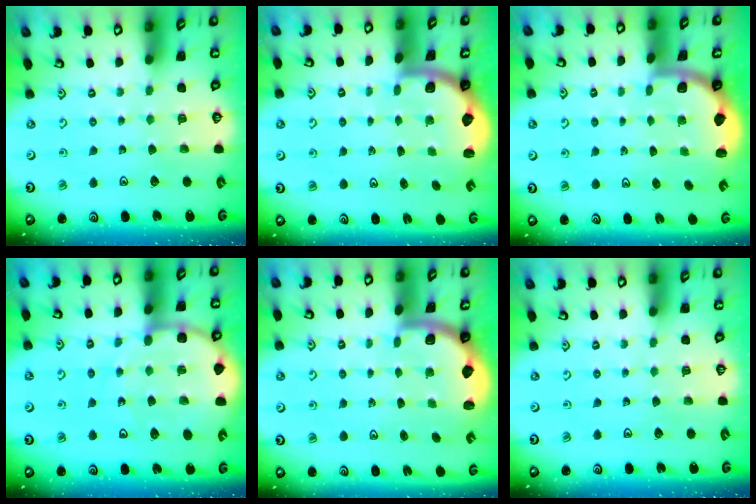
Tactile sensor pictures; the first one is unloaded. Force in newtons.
{"total": 1.9, "press": 1.8, "slide": 0.5}
{"total": 1.8, "press": 1.7, "slide": 0.3}
{"total": 9.3, "press": 9.3, "slide": 1.1}
{"total": 2.0, "press": 2.0, "slide": 0.5}
{"total": 0.0}